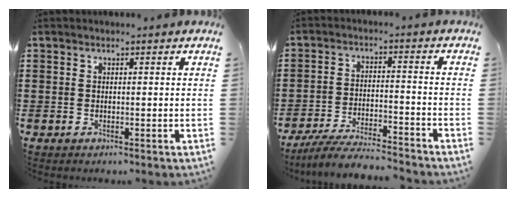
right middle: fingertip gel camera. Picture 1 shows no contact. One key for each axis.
{"total": 6.3, "fx": -5.9, "fy": 0.3, "fz": 2.2, "tx": -0.052, "ty": -0.009, "tz": -0.117}